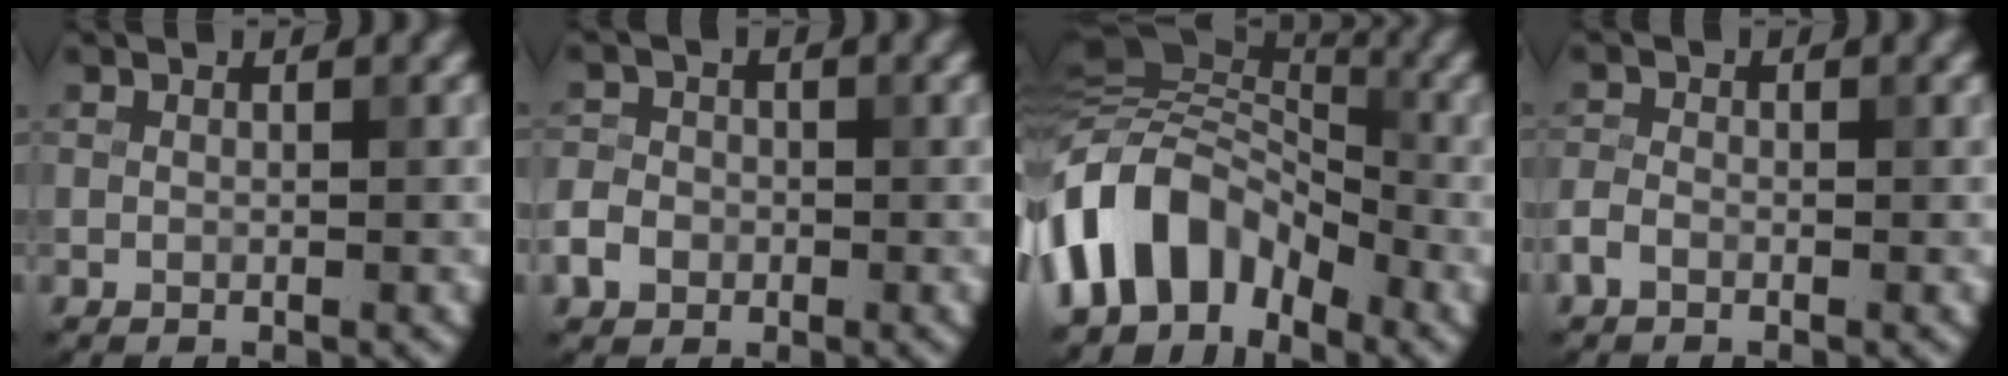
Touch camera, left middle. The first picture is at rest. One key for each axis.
{"total": 2.7, "fx": -1.0, "fy": 2.2, "fz": 1.1, "tx": -0.010, "ty": 0.001, "tz": -0.023}
{"total": 9.4, "fx": -4.8, "fy": 5.9, "fz": 5.6, "tx": -0.091, "ty": 0.017, "tz": -0.108}
{"total": 1.5, "fx": -0.9, "fy": 0.8, "fz": 0.8, "tx": -0.014, "ty": 0.004, "tz": -0.024}